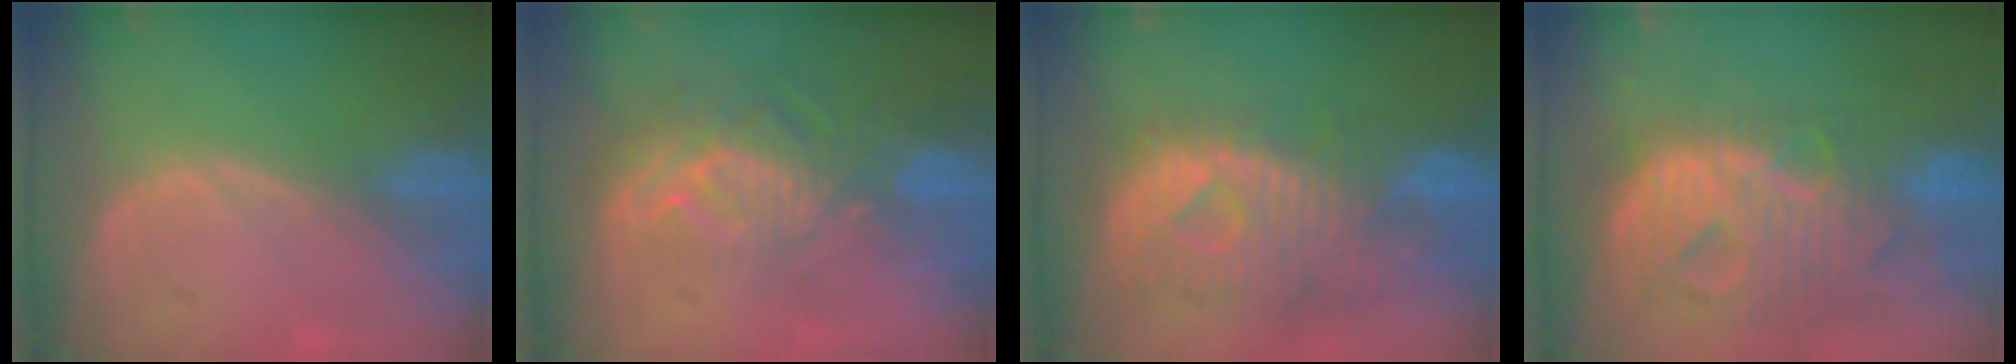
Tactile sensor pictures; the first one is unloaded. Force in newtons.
{"total": 9.5, "press": 8.3, "slide": 4.6}
{"total": 11.2, "press": 9.8, "slide": 5.4}
{"total": 13.1, "press": 11.2, "slide": 6.9}